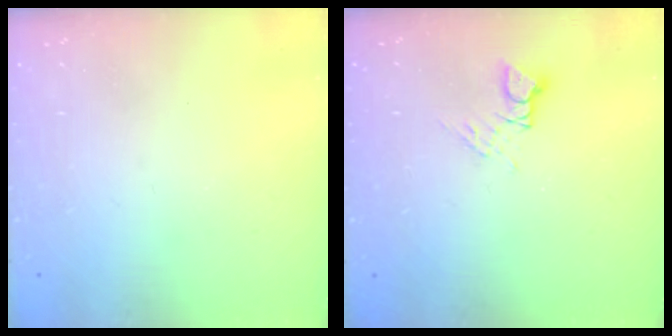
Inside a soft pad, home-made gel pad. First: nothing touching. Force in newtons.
{"total": 4.6, "press": 4.5, "slide": 0.6}